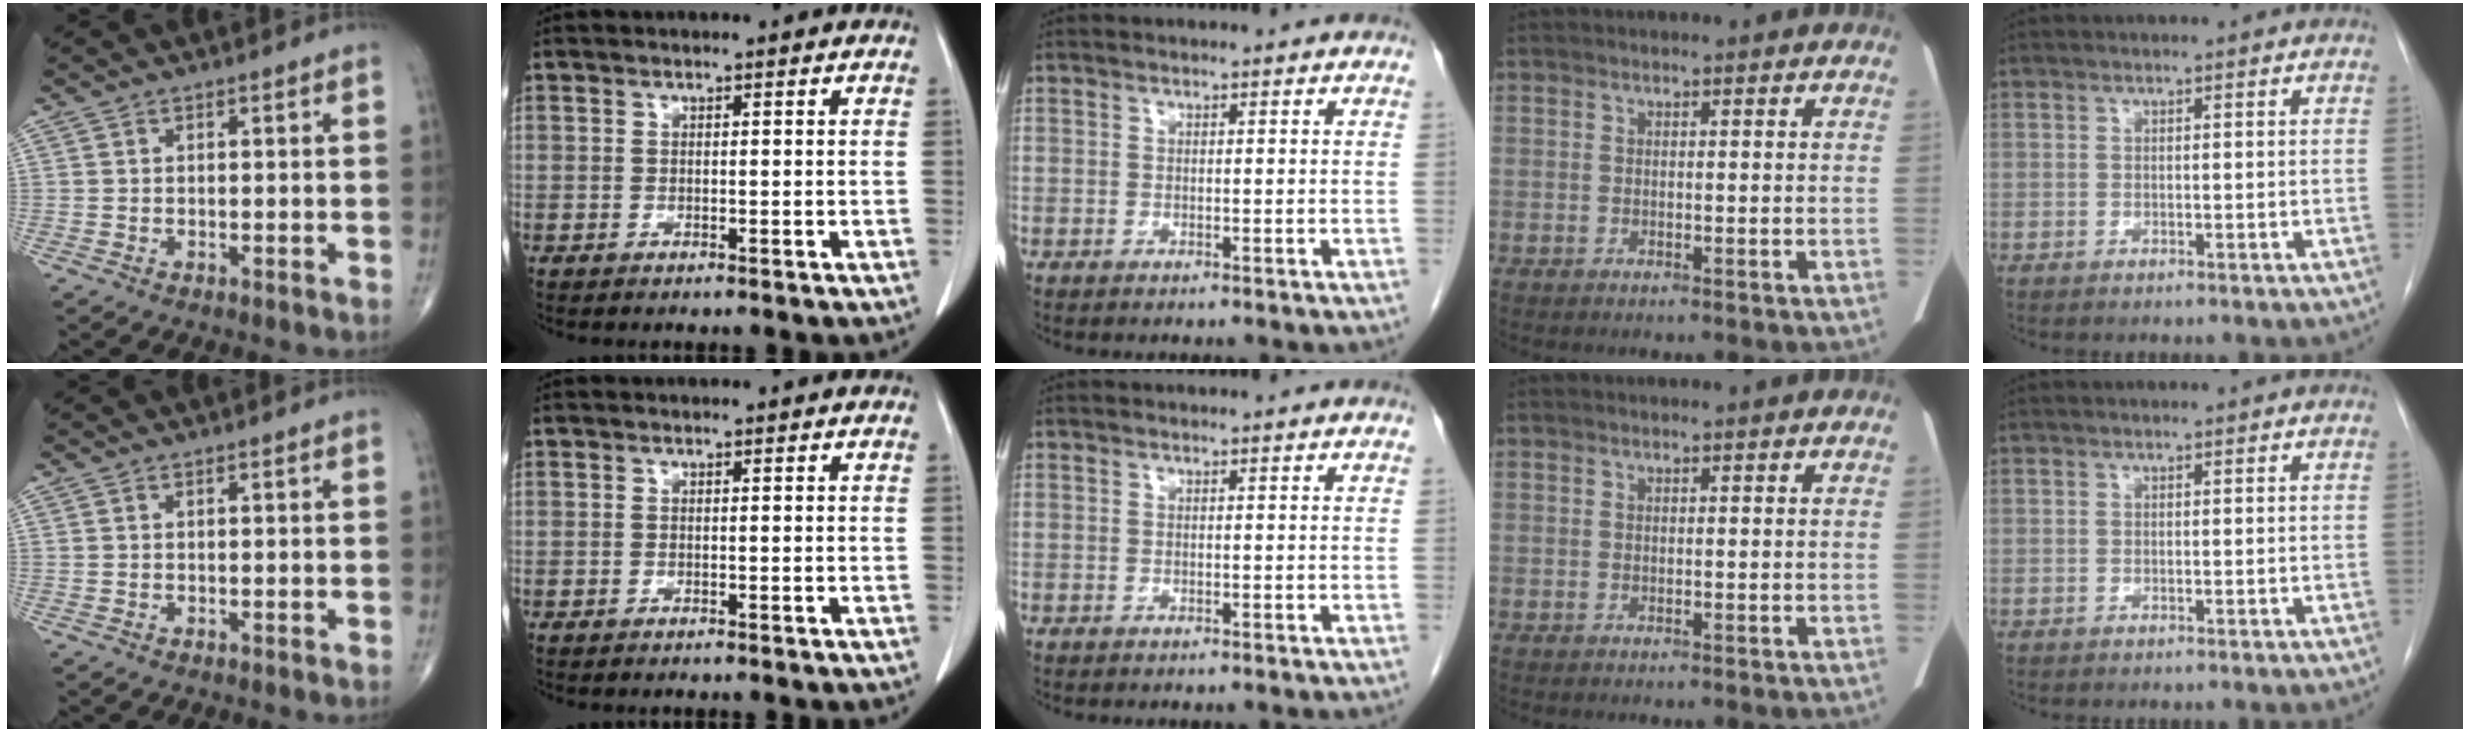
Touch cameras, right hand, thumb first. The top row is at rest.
{}